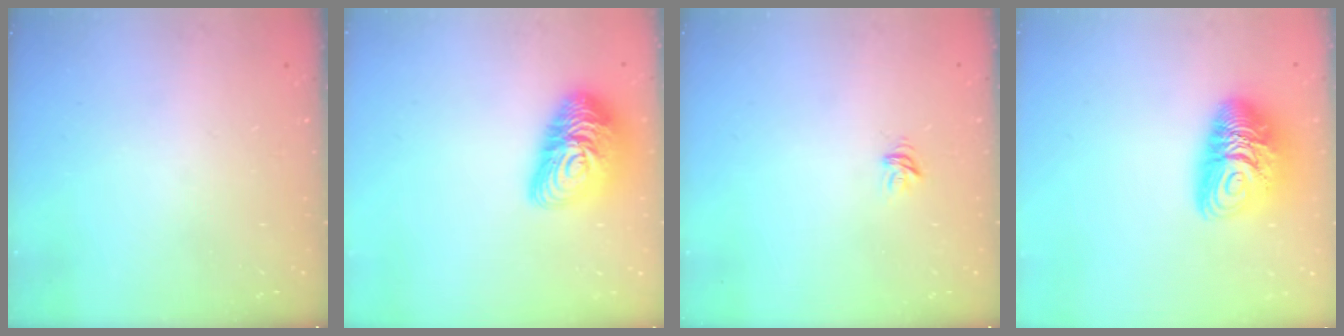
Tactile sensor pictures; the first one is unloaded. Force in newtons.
{"total": 16.8, "press": 16.8, "slide": 1.0}
{"total": 3.9, "press": 3.9, "slide": 0.1}
{"total": 12.9, "press": 12.8, "slide": 1.2}